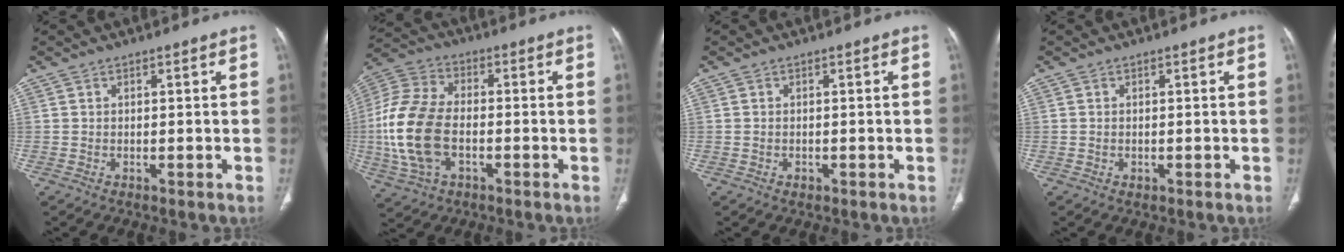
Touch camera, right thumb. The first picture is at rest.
{"total": 16.5, "force": [-2.6, 10.1, 12.8], "torque": [-0.283, 0.017, -0.046]}
{"total": 0.7, "force": [-0.3, 0.6, 0.3], "torque": [-0.008, 0.002, 0.000]}
{"total": 0.6, "force": [-0.1, 0.5, 0.3], "torque": [-0.010, -0.001, 0.003]}